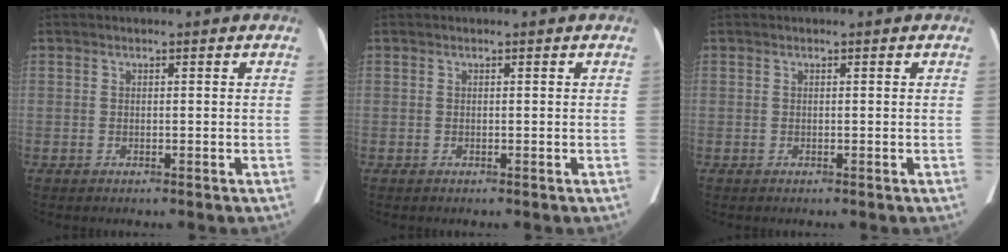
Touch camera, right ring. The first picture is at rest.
{"total": 0.0}
{"total": 0.0}